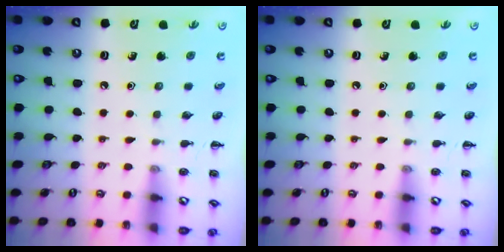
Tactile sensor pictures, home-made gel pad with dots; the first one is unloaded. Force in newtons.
{"total": 0.0}